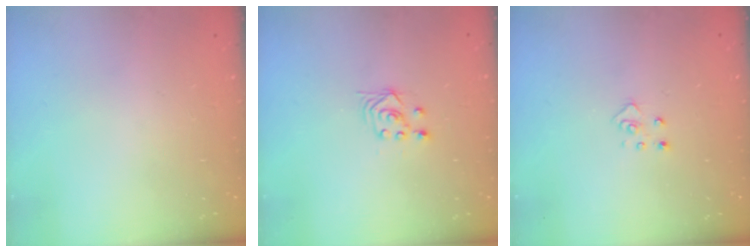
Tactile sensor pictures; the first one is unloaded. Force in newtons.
{"total": 2.8, "press": 2.4, "slide": 1.4}
{"total": 3.8, "press": 3.8, "slide": 0.4}